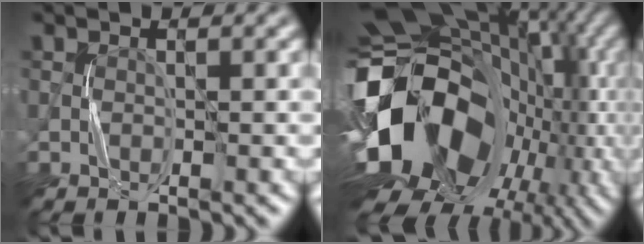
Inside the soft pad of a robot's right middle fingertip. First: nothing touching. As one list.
[{"total": 17.9, "force": [-4.3, 12.6, 11.9], "torque": [-0.248, -0.034, -0.061]}]